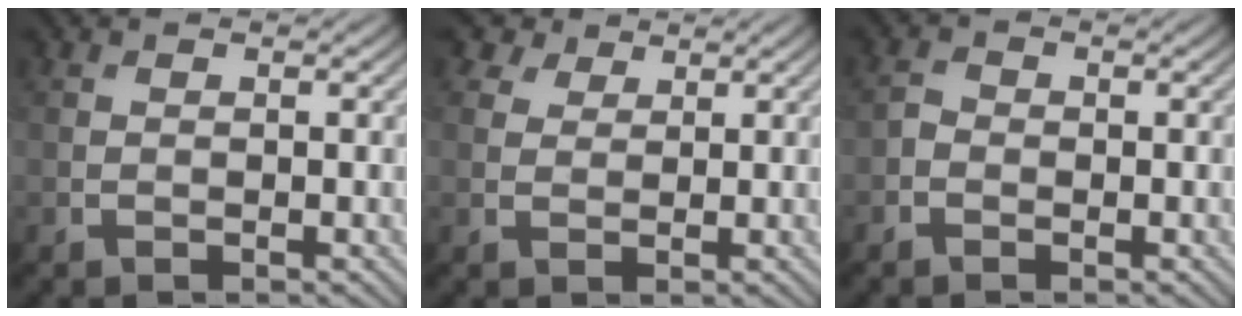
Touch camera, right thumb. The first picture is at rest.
{"total": 3.2, "force": [2.3, 2.0, 1.1], "torque": [-0.029, 0.000, 0.047]}
{"total": 1.4, "force": [-0.8, 1.0, 0.6], "torque": [-0.014, 0.002, -0.020]}